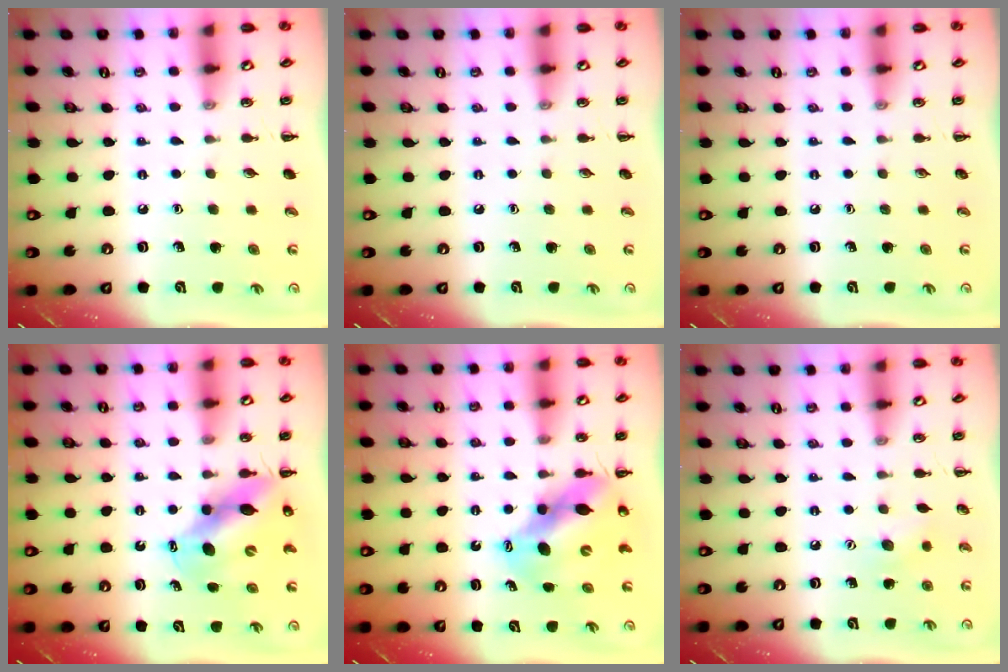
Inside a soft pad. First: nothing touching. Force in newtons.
{"total": 0.0}
{"total": 0.0}
{"total": 10.5, "press": 10.1, "slide": 2.8}
{"total": 10.9, "press": 10.6, "slide": 2.7}
{"total": 6.5, "press": 6.3, "slide": 1.6}